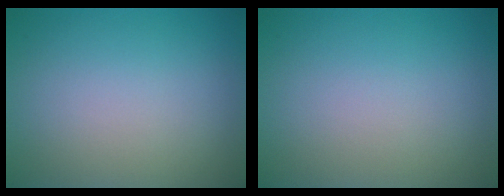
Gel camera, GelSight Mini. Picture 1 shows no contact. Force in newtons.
{"total": 0.0}